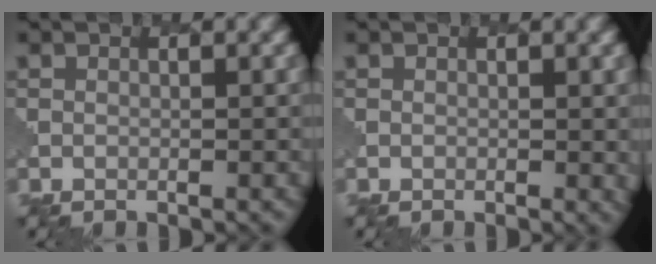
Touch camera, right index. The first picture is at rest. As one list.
[{"total": 1.1, "force": [-0.1, 0.4, 1.0], "torque": [-0.017, -0.003, -0.001]}]